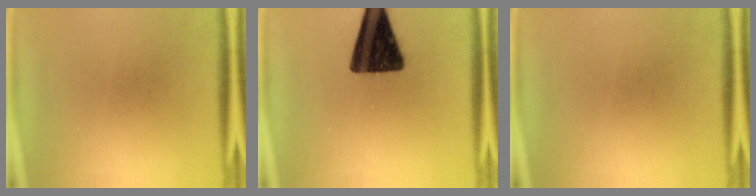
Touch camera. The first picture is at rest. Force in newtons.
{"total": 16.5}
{"total": 0.0}